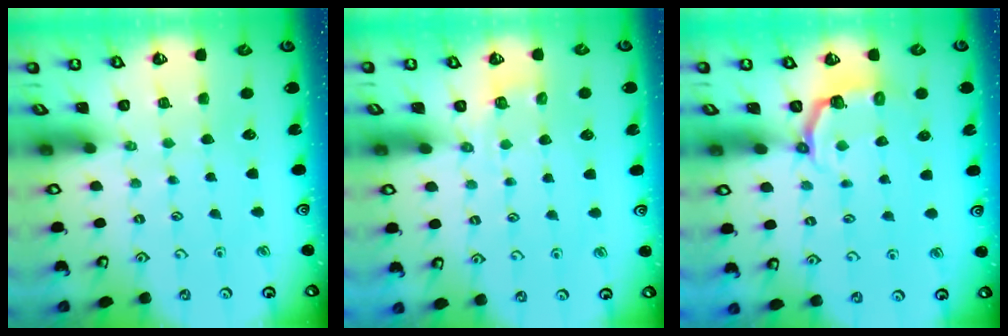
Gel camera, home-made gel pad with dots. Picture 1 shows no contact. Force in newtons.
{"total": 2.1, "press": 1.0, "slide": 1.9}
{"total": 4.1, "press": 2.5, "slide": 3.2}